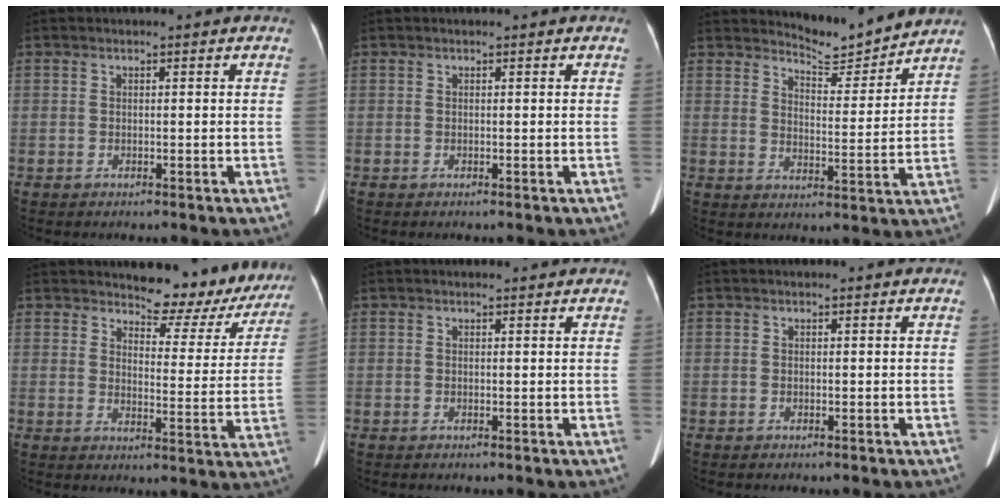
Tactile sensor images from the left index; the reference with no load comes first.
{"total": 0.0}
{"total": 7.2, "force": [7.2, 0.2, 0.1], "torque": [-0.014, -0.017, 0.108]}
{"total": 12.5, "force": [11.5, 3.8, 3.1], "torque": [-0.020, -0.032, 0.123]}
{"total": 1.4, "force": [1.3, 0.3, 0.3], "torque": [-0.011, 0.006, 0.015]}
{"total": 0.0}